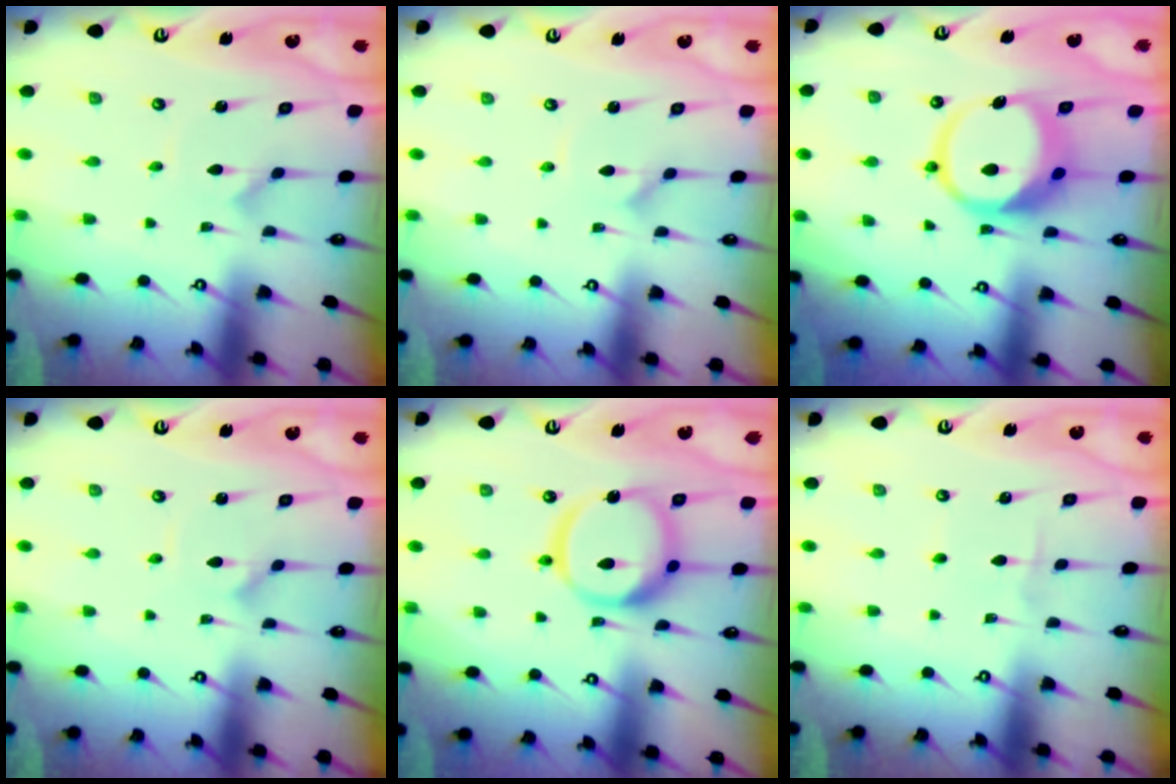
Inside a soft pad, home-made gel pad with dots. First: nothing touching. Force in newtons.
{"total": 1.2, "press": 1.2, "slide": 0.2}
{"total": 11.2, "press": 11.1, "slide": 1.2}
{"total": 1.5, "press": 1.5, "slide": 0.1}
{"total": 15.7, "press": 15.6, "slide": 1.9}
{"total": 1.8, "press": 1.7, "slide": 0.2}